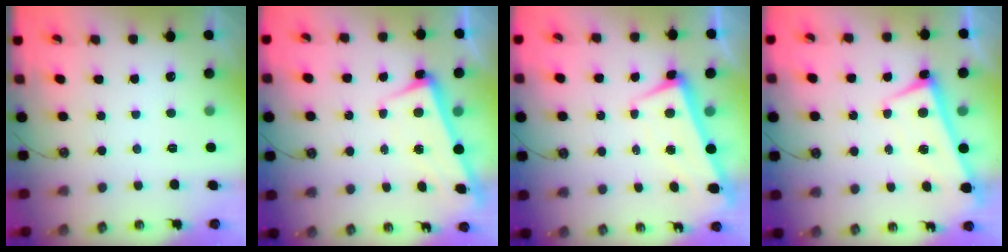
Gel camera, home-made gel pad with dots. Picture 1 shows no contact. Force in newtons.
{"total": 2.2, "press": 2.0, "slide": 0.9}
{"total": 1.9, "press": 1.0, "slide": 1.6}
{"total": 1.2, "press": 0.8, "slide": 0.9}